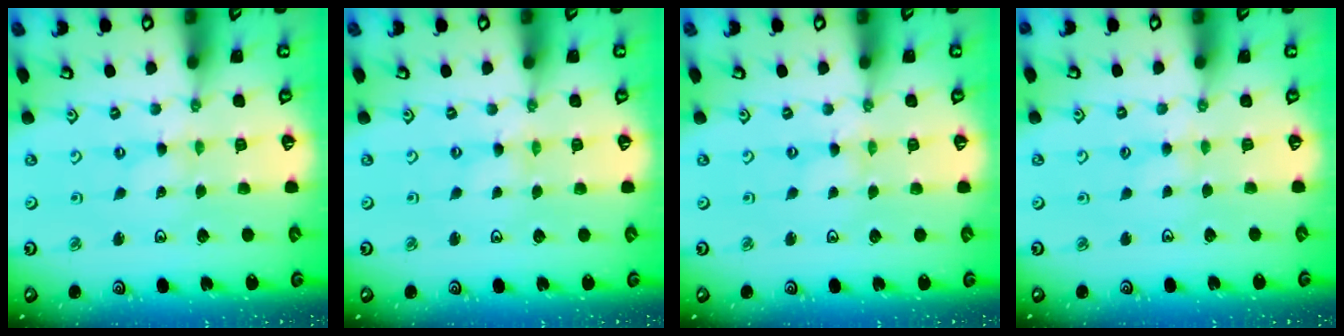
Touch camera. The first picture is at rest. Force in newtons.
{"total": 0.0}
{"total": 0.0}
{"total": 2.1, "press": 2.1, "slide": 0.4}